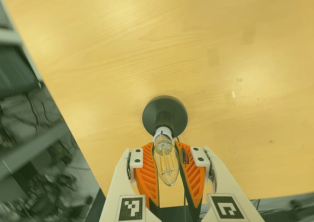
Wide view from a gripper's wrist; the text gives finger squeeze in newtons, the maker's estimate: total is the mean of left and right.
{"total": 23.3, "left": 23.3, "right": 23.3}